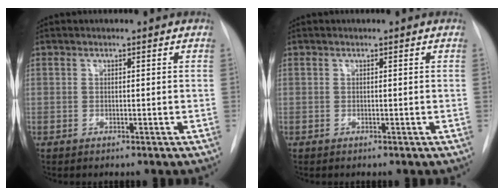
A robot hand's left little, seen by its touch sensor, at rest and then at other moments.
{"total": 0.0}